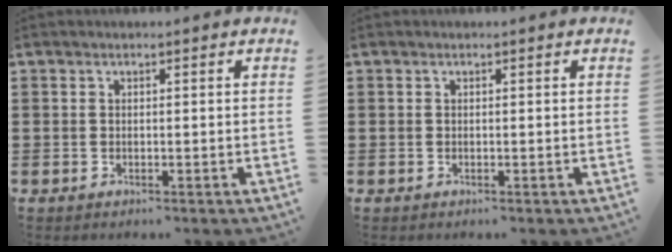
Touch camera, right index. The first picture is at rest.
{"total": 0.0}